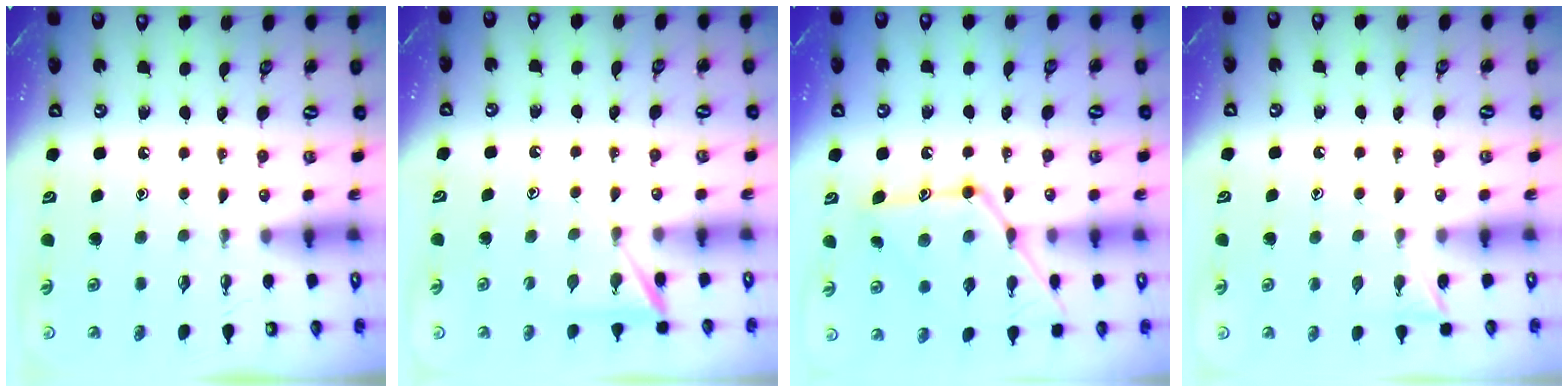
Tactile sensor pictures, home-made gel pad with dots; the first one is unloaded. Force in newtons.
{"total": 5.2, "press": 5.2, "slide": 0.6}
{"total": 16.1, "press": 16.0, "slide": 1.4}
{"total": 5.4, "press": 5.4, "slide": 0.6}